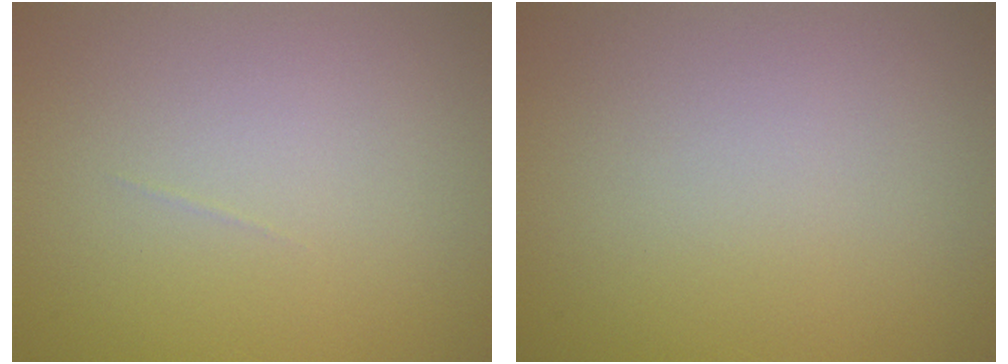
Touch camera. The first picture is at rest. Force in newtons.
{"total": 0.0}